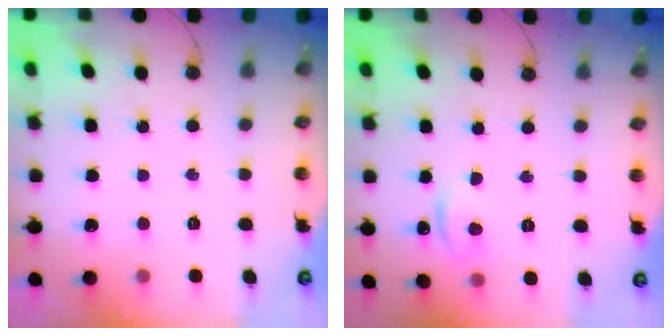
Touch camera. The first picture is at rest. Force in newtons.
{"total": 3.1, "press": 3.0, "slide": 0.5}